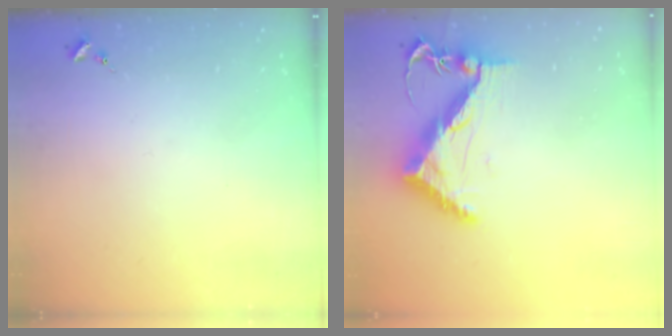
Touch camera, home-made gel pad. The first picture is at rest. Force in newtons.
{"total": 10.7, "press": 10.6, "slide": 1.3}